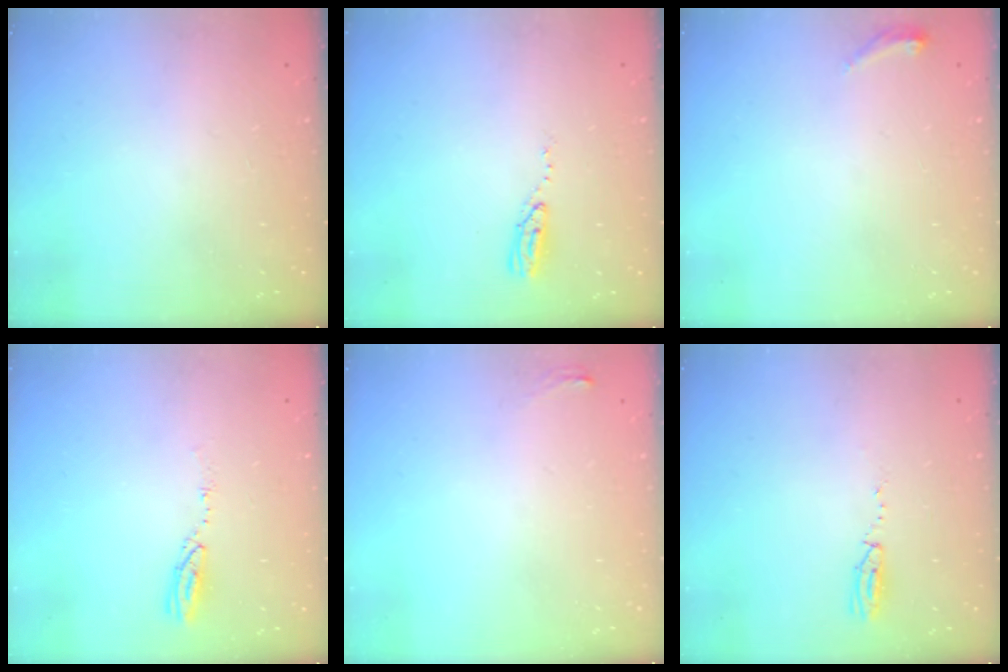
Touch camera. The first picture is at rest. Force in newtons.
{"total": 4.3, "press": 4.3, "slide": 0.2}
{"total": 12.0, "press": 4.7, "slide": 11.0}
{"total": 3.7, "press": 3.7, "slide": 0.2}
{"total": 3.4, "press": 3.2, "slide": 1.1}
{"total": 3.7, "press": 2.9, "slide": 2.2}